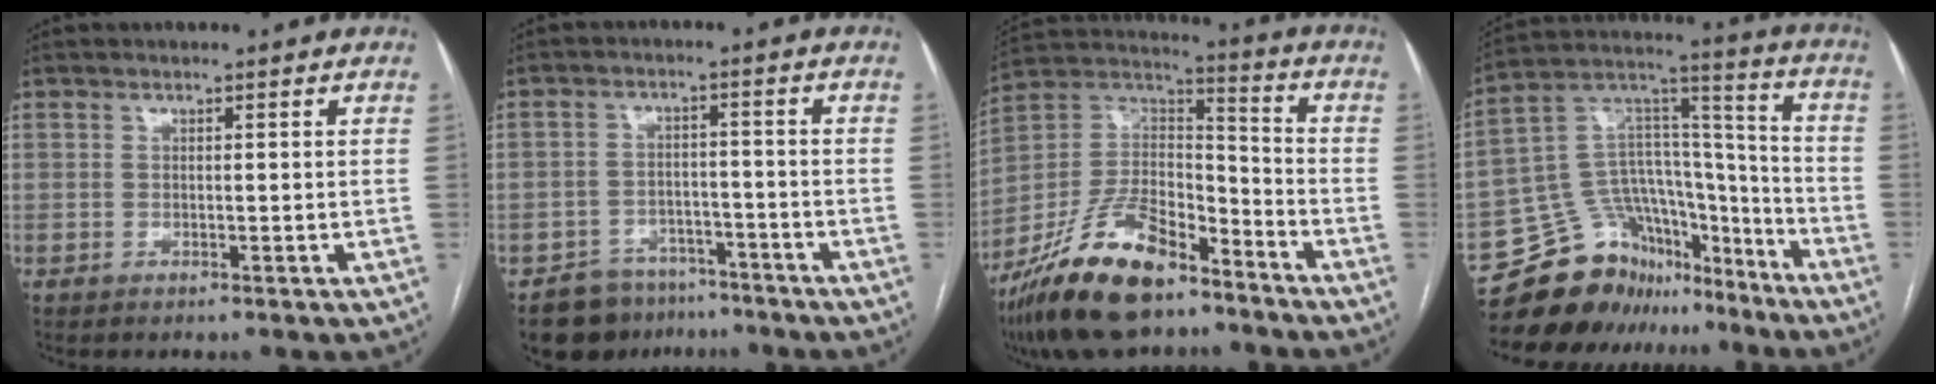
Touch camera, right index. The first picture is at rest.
{"total": 5.6, "force": [-3.9, 3.9, 0.5], "torque": [0.001, 0.009, -0.056]}
{"total": 19.9, "force": [-14.3, 7.0, 12.0], "torque": [-0.255, 0.006, -0.260]}
{"total": 17.9, "force": [-14.6, 9.2, 4.5], "torque": [-0.075, 0.080, -0.242]}